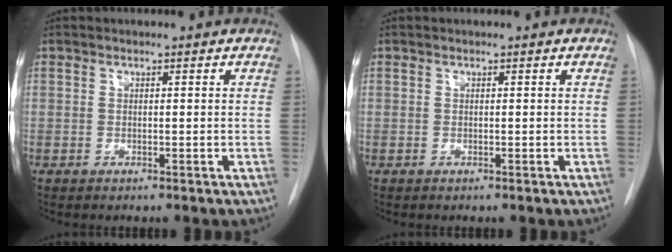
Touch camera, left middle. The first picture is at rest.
{"total": 0.0}